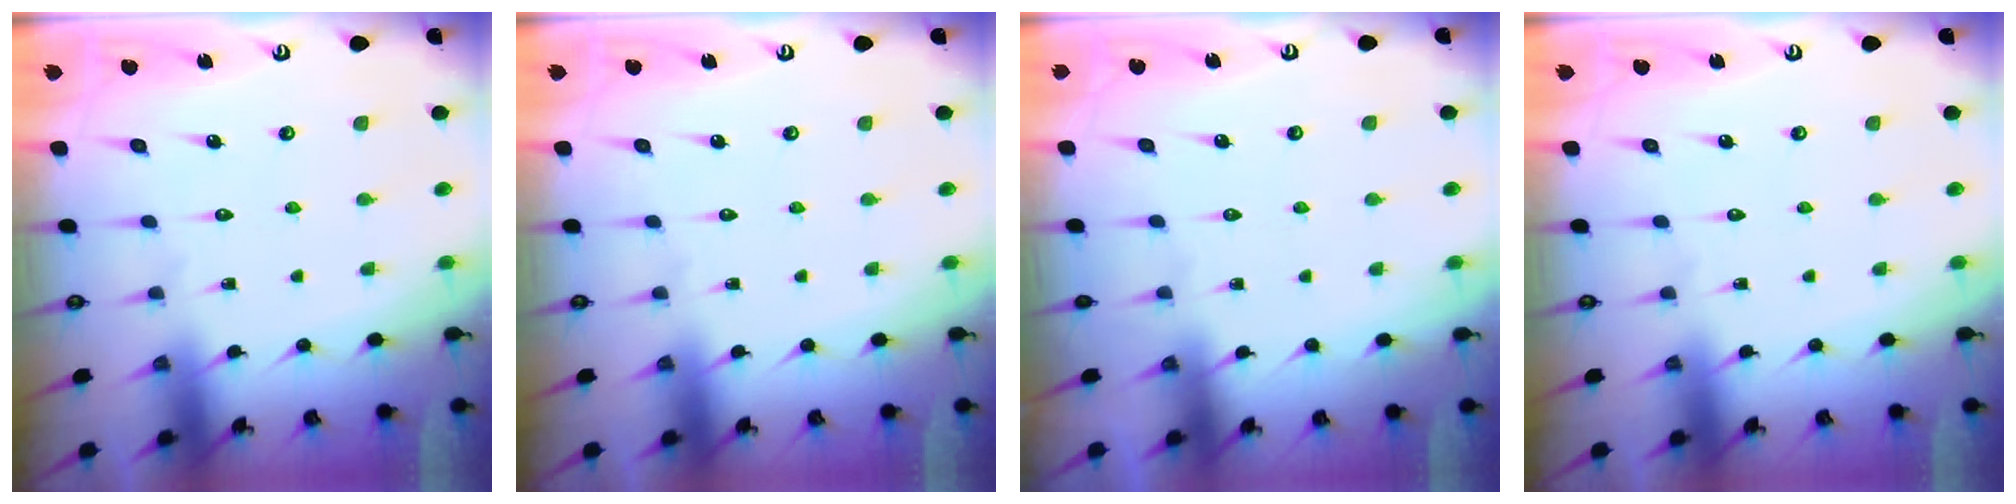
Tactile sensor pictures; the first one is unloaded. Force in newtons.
{"total": 0.0}
{"total": 0.0}
{"total": 0.0}